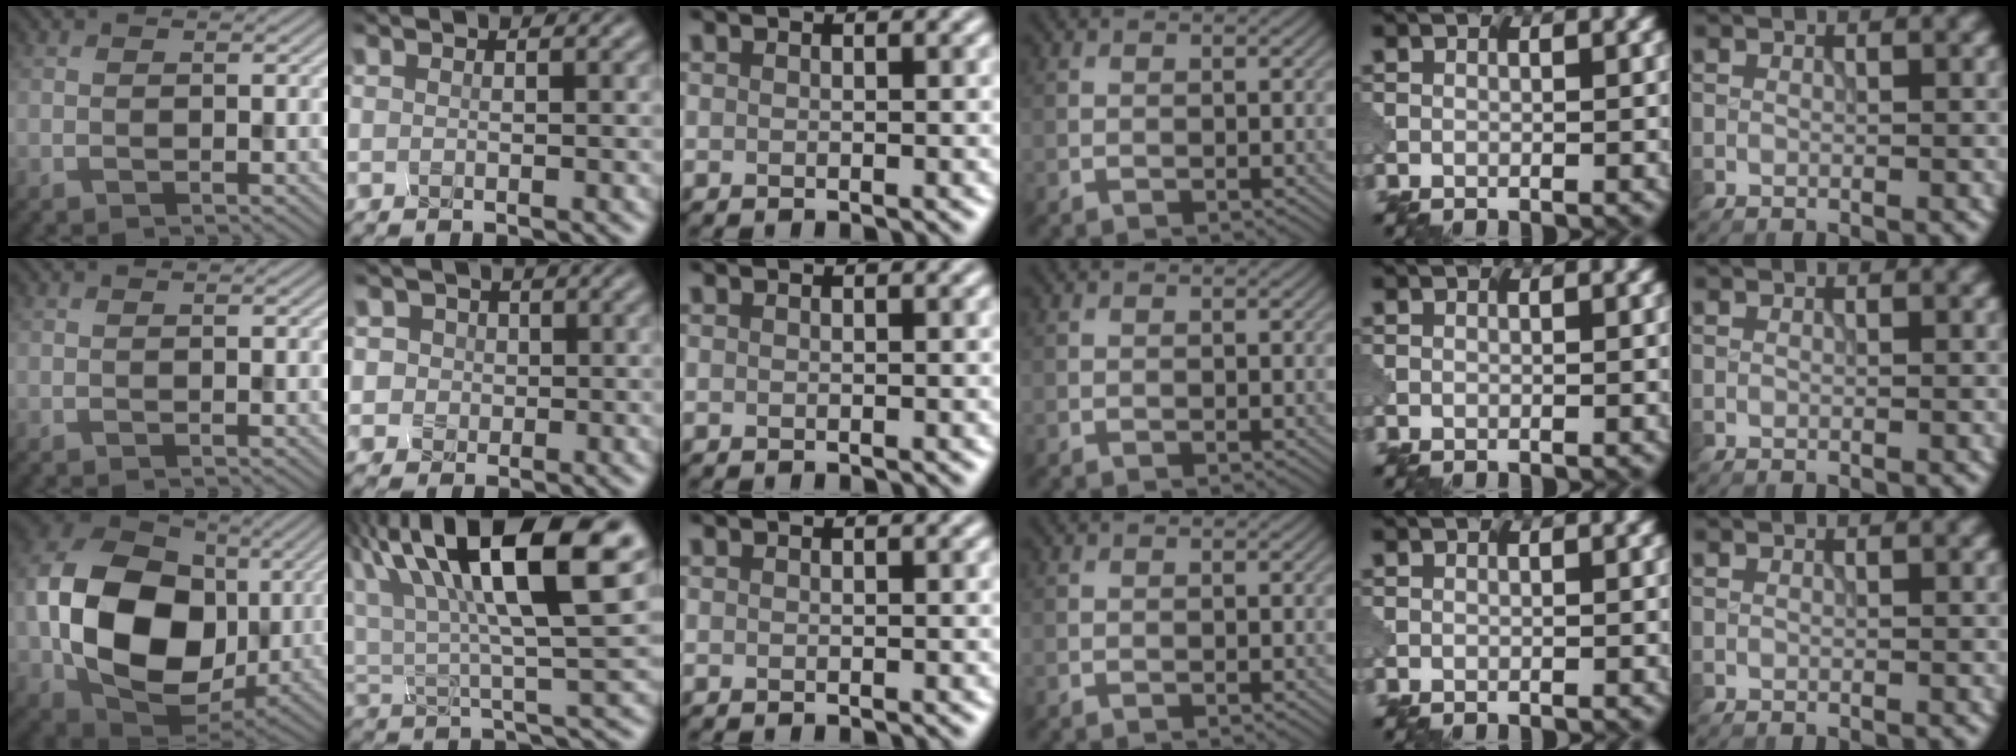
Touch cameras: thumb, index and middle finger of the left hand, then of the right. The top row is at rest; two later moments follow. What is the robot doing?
{"motion": "squeeze", "object": "foam earplug"}